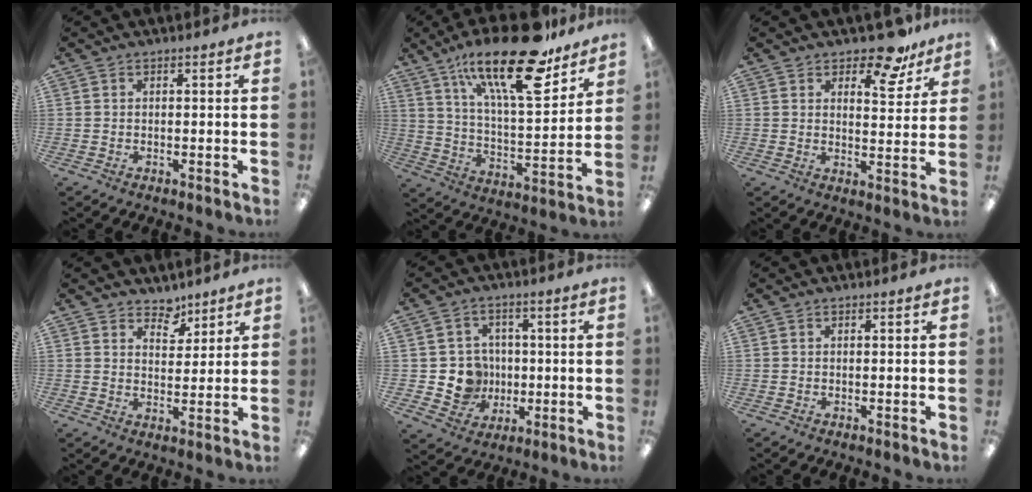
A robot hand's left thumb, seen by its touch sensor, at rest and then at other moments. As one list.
[{"total": 25.4, "force": [16.3, 8.4, 17.7], "torque": [-0.278, -0.093, 0.265]}, {"total": 10.0, "force": [7.7, 4.0, 4.8], "torque": [-0.054, -0.048, 0.133]}, {"total": 5.3, "force": [4.5, 2.7, 0.9], "torque": [0.001, -0.030, 0.078]}, {"total": 8.1, "force": [-0.4, 7.9, 2.0], "torque": [-0.044, 0.005, 0.001]}, {"total": 0.0}]